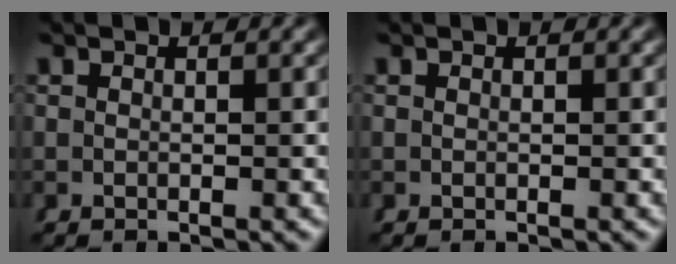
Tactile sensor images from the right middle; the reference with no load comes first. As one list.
[{"total": 0.0}]